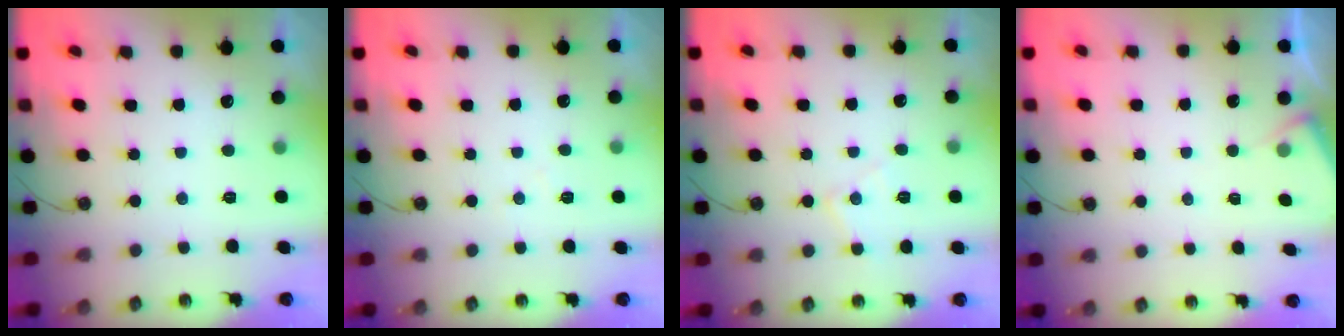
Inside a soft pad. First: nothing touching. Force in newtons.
{"total": 4.5, "press": 4.5, "slide": 0.7}
{"total": 6.7, "press": 6.7, "slide": 0.6}
{"total": 4.1, "press": 4.1, "slide": 0.2}